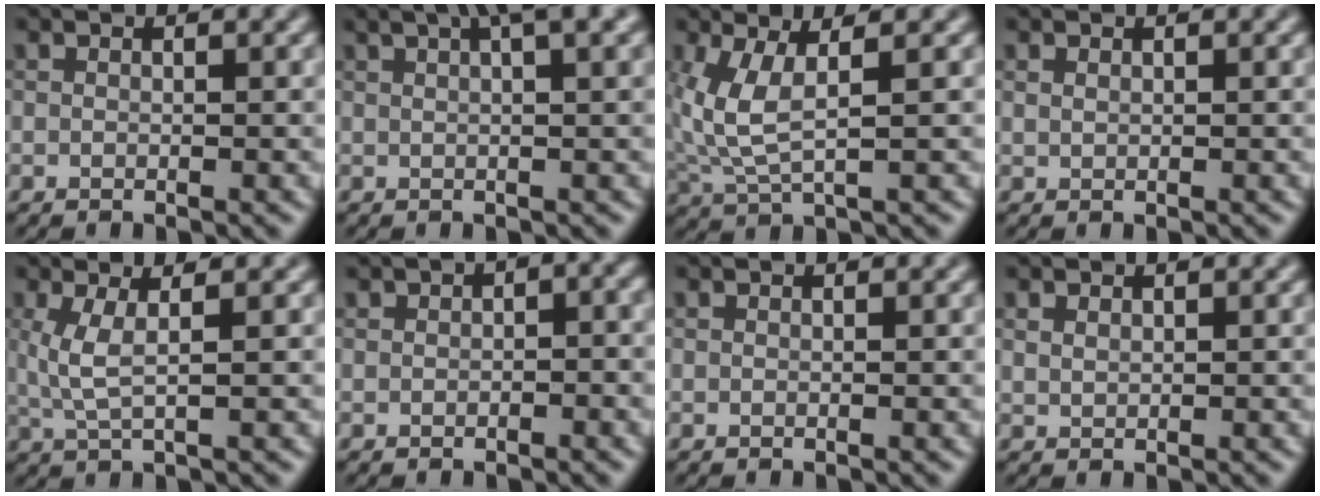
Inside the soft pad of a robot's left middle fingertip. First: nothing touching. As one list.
[{"total": 5.4, "force": [3.2, 1.1, 4.2], "torque": [-0.048, 0.018, 0.036]}, {"total": 4.2, "force": [0.9, 1.4, 3.9], "torque": [-0.107, -0.005, 0.023]}, {"total": 0.5, "force": [0.4, 0.3, 0.2], "torque": [-0.005, 0.000, 0.010]}, {"total": 2.8, "force": [0.7, 0.7, 2.6], "torque": [-0.060, -0.004, 0.016]}, {"total": 3.4, "force": [0.9, 2.1, 2.6], "torque": [-0.017, 0.001, 0.009]}, {"total": 0.0}, {"total": 0.9, "force": [0.6, 0.5, 0.4], "torque": [-0.010, 0.000, 0.015]}]